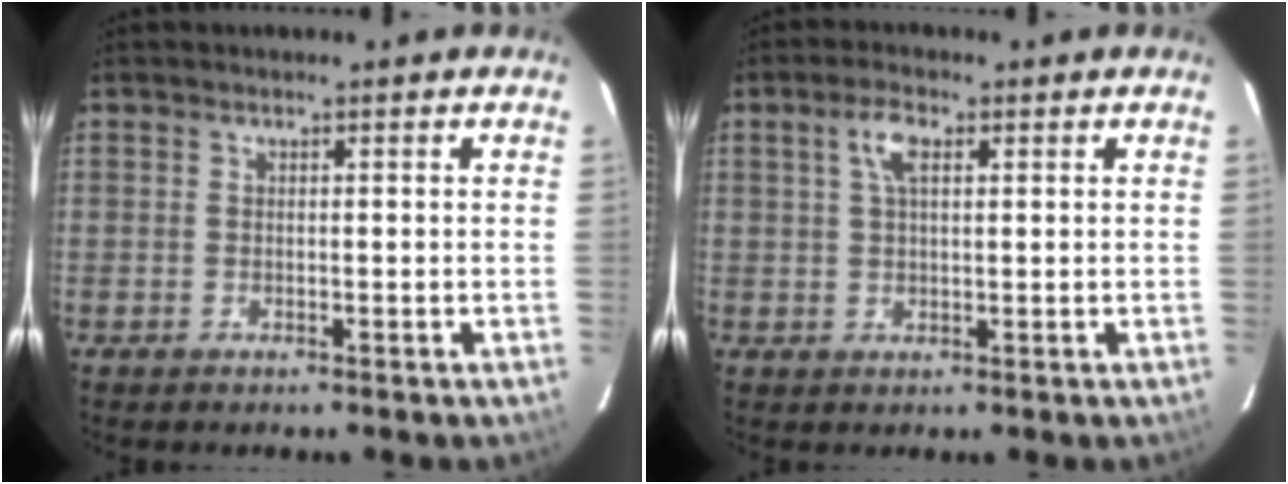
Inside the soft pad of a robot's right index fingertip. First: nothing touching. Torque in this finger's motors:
{"motor_torque": [0.14, -0.07, 0.24, 0.08]}